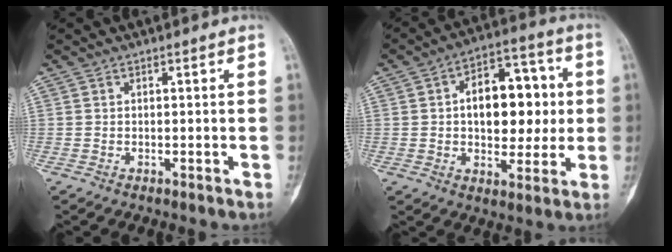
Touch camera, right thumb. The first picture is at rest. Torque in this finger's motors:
{"motor_torque": [1.62, 2.00, 0.55, -0.32, 0.14]}